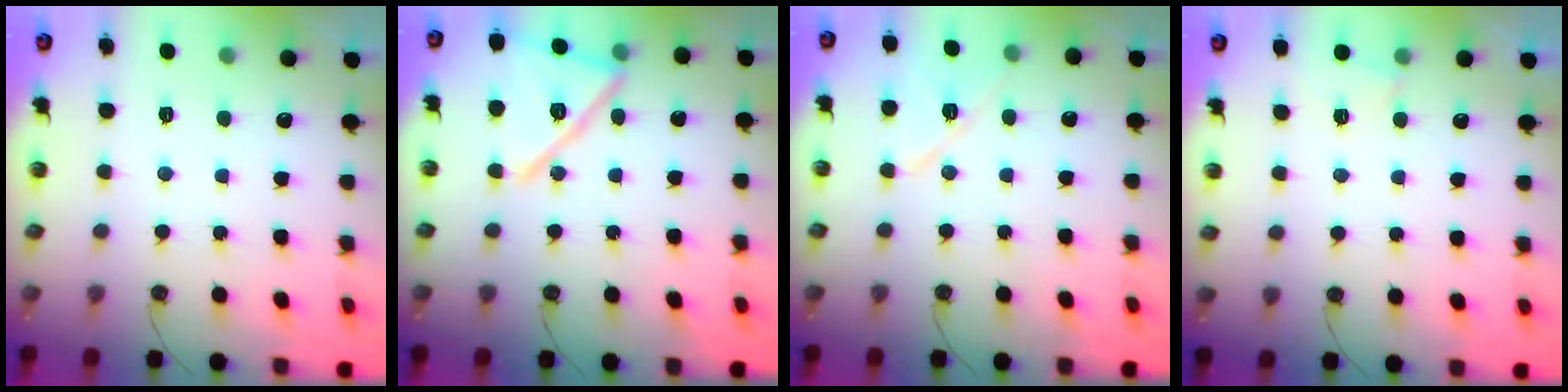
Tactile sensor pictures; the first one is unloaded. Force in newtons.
{"total": 17.8, "press": 16.7, "slide": 6.1}
{"total": 9.1, "press": 9.1, "slide": 0.9}
{"total": 1.7, "press": 1.6, "slide": 0.4}